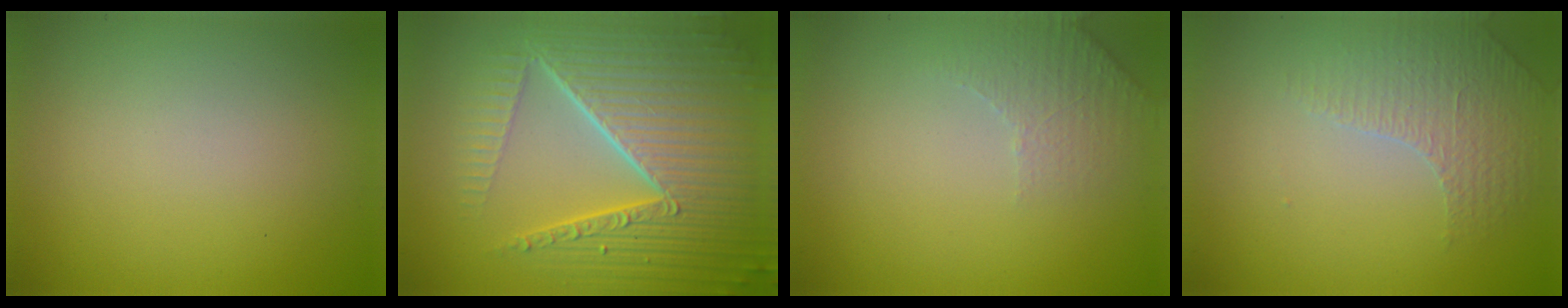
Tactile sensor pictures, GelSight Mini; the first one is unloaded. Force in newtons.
{"total": 10.6, "press": 6.6, "slide": 8.3}
{"total": 2.3, "press": 2.3, "slide": 0.6}
{"total": 1.8, "press": 1.6, "slide": 0.8}